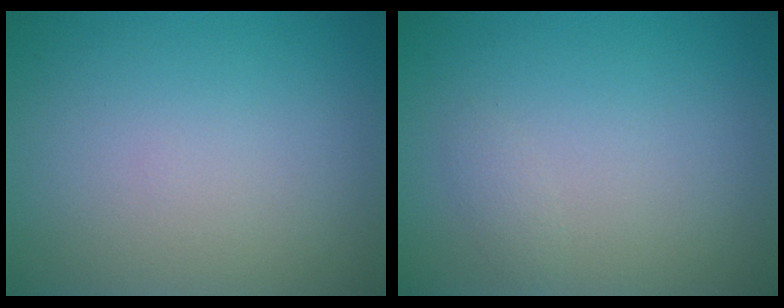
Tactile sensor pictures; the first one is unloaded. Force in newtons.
{"total": 0.7, "press": 0.7, "slide": 0.0}